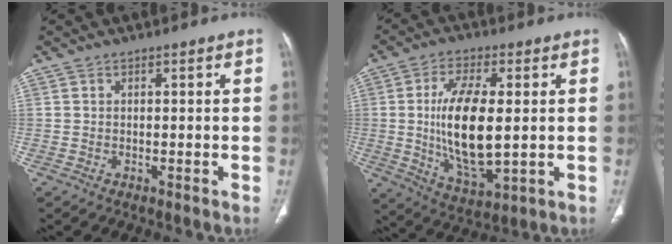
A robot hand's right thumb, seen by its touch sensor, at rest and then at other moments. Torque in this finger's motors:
{"motor_torque": [2.40, 2.61, 2.40, 0.36, 0.76]}